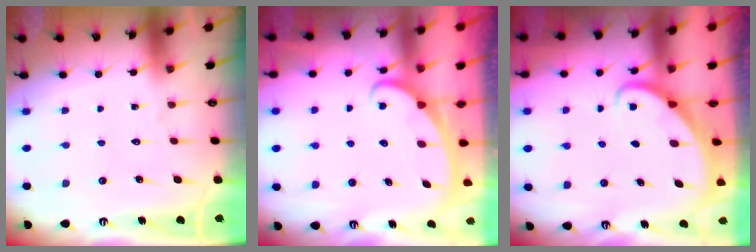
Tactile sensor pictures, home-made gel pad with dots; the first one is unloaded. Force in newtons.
{"total": 2.5, "press": 2.5, "slide": 0.3}
{"total": 2.2, "press": 2.2, "slide": 0.1}